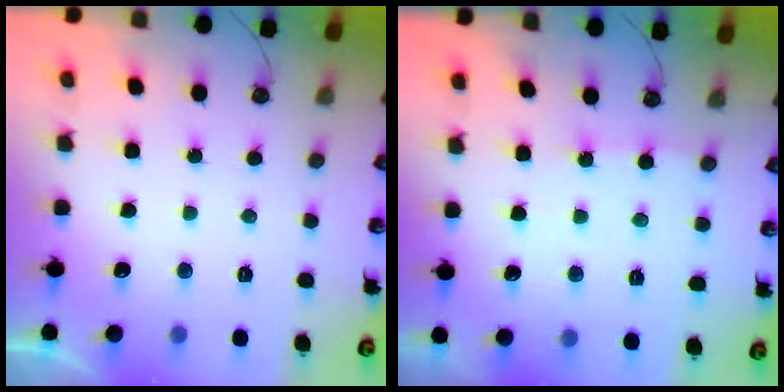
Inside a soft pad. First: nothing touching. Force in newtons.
{"total": 3.4, "press": 3.4, "slide": 0.5}